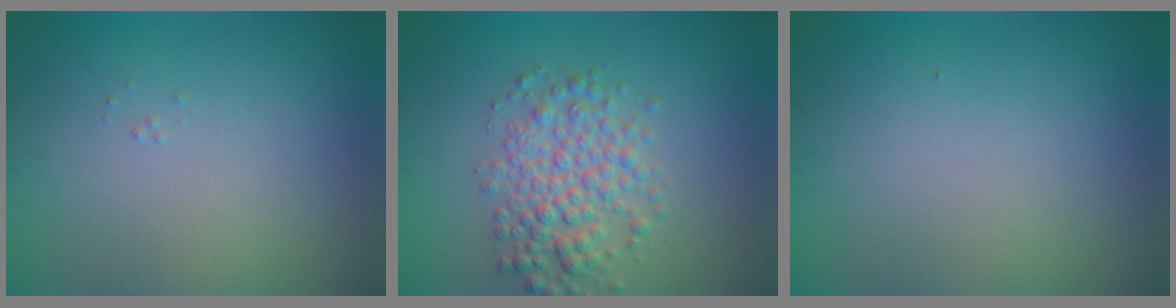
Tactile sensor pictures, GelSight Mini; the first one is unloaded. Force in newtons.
{"total": 4.4, "press": 4.4, "slide": 0.0}
{"total": 0.0}